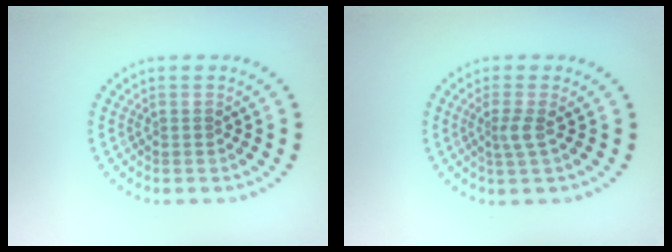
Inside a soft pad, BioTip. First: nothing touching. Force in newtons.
{"total": 1.7, "press": 1.3, "slide": 1.2}